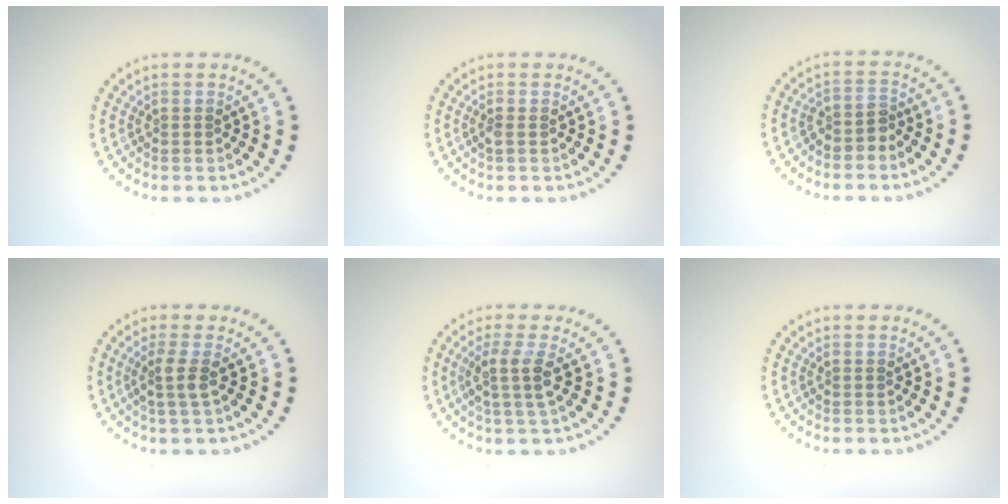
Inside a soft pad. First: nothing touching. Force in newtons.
{"total": 0.6, "press": 0.5, "slide": 0.3}
{"total": 1.8, "press": 1.5, "slide": 1.1}
{"total": 1.9, "press": 1.4, "slide": 1.2}
{"total": 2.8, "press": 2.2, "slide": 1.6}
{"total": 0.0}